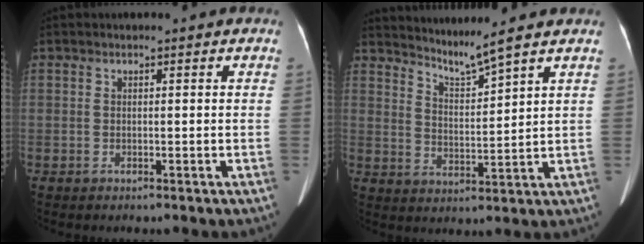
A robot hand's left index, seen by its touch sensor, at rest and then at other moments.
{"total": 5.0, "force": [4.4, -1.7, 1.4], "torque": [-0.037, -0.025, 0.091]}